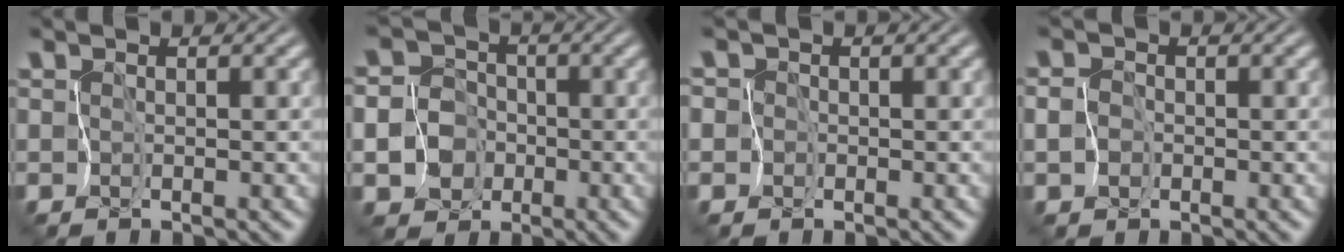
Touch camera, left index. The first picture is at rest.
{"total": 9.6, "force": [-2.8, 8.8, 2.6], "torque": [-0.066, -0.001, -0.076]}
{"total": 3.7, "force": [-0.4, 3.6, 0.9], "torque": [-0.018, 0.018, -0.044]}
{"total": 2.1, "force": [-0.8, 1.9, 0.6], "torque": [0.003, 0.006, -0.029]}